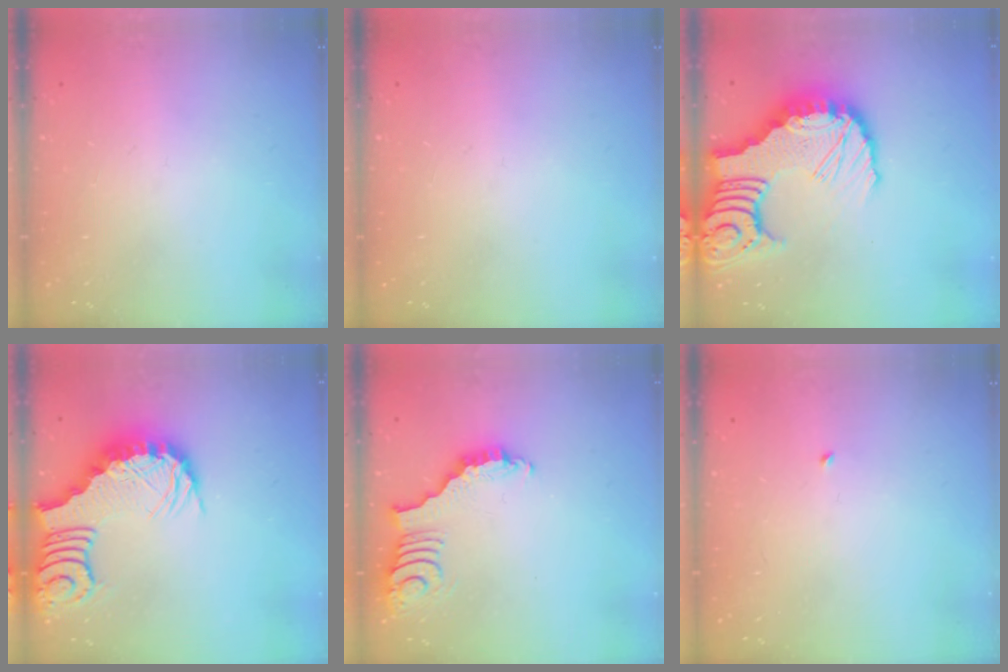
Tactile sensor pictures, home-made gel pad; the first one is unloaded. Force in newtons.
{"total": 0.0}
{"total": 18.4, "press": 18.3, "slide": 2.4}
{"total": 3.8, "press": 3.7, "slide": 0.7}
{"total": 3.1, "press": 3.1, "slide": 0.5}
{"total": 2.7, "press": 2.7, "slide": 0.2}